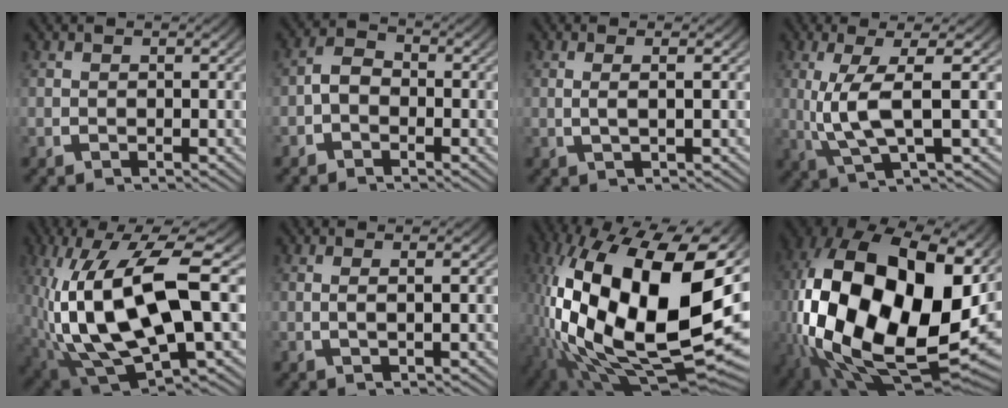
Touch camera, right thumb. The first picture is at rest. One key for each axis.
{"total": 2.7, "fx": -0.8, "fy": 2.0, "fz": 1.6, "tx": -0.025, "ty": -0.006, "tz": -0.020}
{"total": 1.7, "fx": 0.3, "fy": 0.2, "fz": 1.7, "tx": -0.038, "ty": -0.002, "tz": 0.010}
{"total": 7.8, "fx": -0.2, "fy": 3.0, "fz": 7.2, "tx": -0.162, "ty": -0.017, "tz": 0.008}
{"total": 17.0, "fx": -1.8, "fy": 9.7, "fz": 13.9, "tx": -0.304, "ty": -0.056, "tz": 0.002}
{"total": 1.3, "fx": 0.2, "fy": 0.1, "fz": 1.3, "tx": -0.029, "ty": -0.001, "tz": 0.007}
{"total": 28.2, "fx": -2.7, "fy": 16.3, "fz": 22.8, "tx": -0.438, "ty": -0.085, "tz": 0.011}
{"total": 31.2, "fx": -1.5, "fy": 19.5, "fz": 24.2, "tx": -0.482, "ty": -0.090, "tz": 0.024}